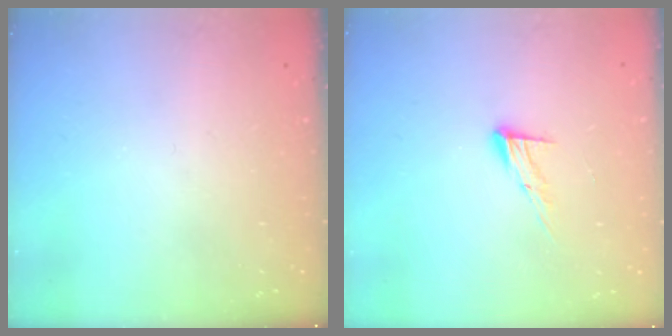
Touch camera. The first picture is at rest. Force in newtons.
{"total": 8.2, "press": 8.2, "slide": 0.9}